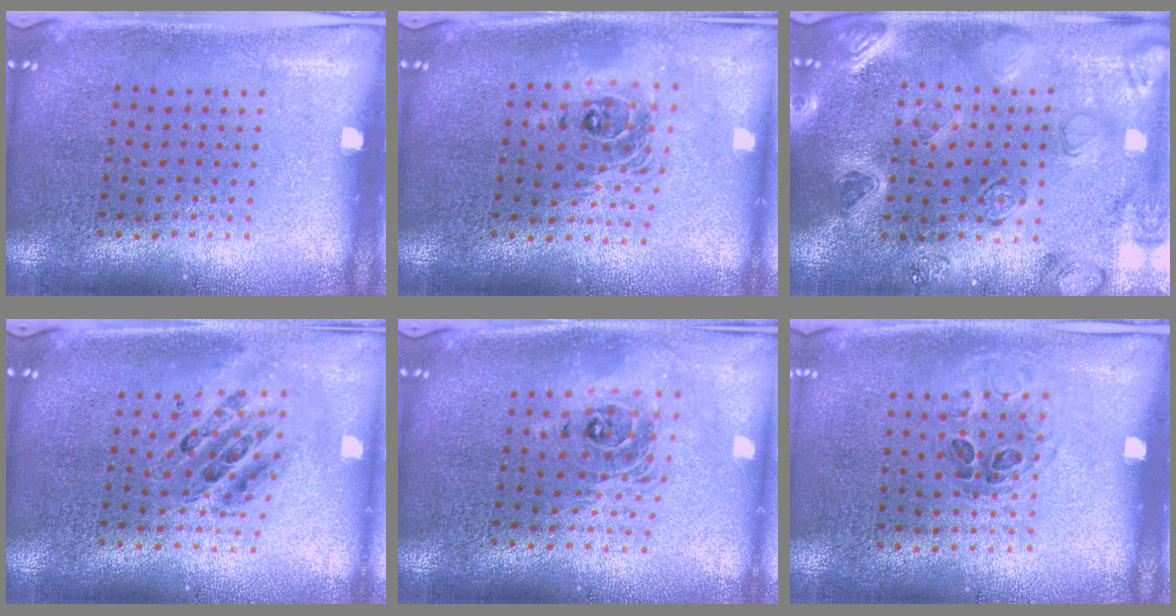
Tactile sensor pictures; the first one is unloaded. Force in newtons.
{"total": 1.8, "press": 1.4, "slide": 1.1}
{"total": 2.3, "press": 2.3, "slide": 0.2}
{"total": 0.9, "press": 0.9, "slide": 0.2}
{"total": 2.0, "press": 1.5, "slide": 1.3}
{"total": 1.0, "press": 0.6, "slide": 0.7}